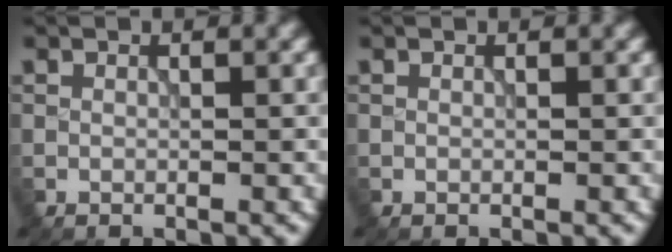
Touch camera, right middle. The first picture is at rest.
{"total": 0.0}